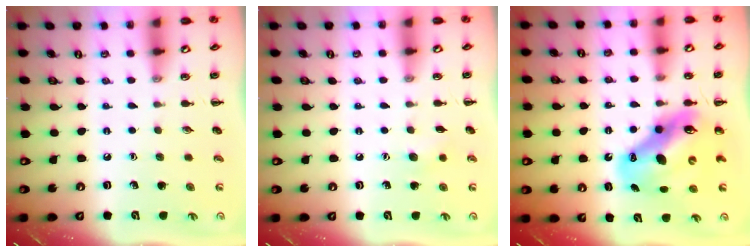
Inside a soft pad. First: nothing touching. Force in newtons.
{"total": 5.2, "press": 5.0, "slide": 1.4}
{"total": 12.9, "press": 12.4, "slide": 3.8}